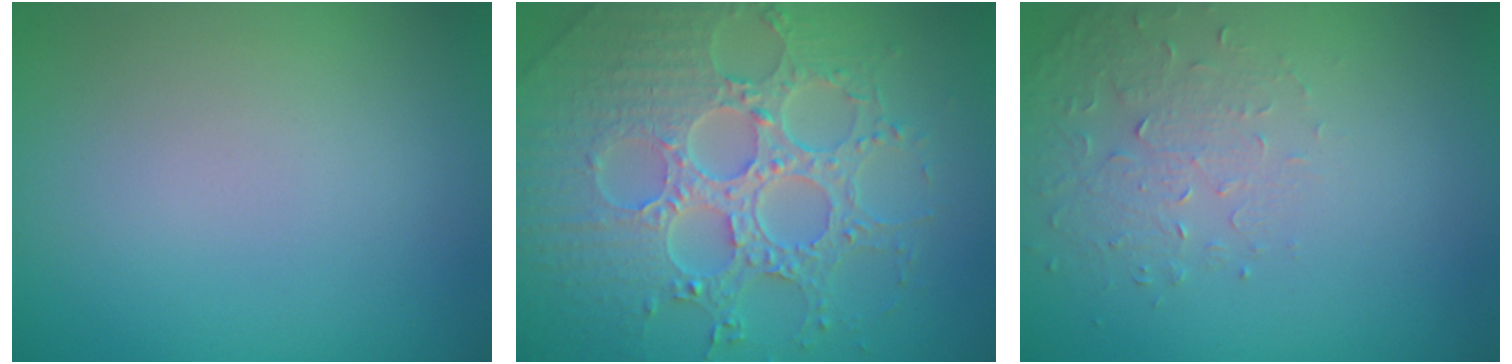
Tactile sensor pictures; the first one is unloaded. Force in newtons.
{"total": 8.1, "press": 6.0, "slide": 5.5}
{"total": 1.6, "press": 1.1, "slide": 1.2}